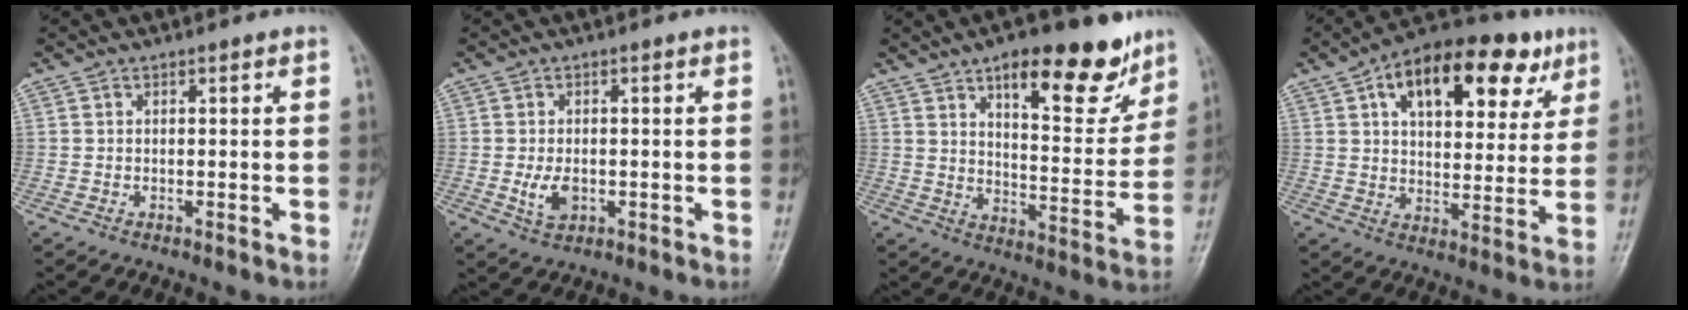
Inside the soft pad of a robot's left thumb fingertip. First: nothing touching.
{"total": 4.0, "force": [-0.6, 2.5, 3.1], "torque": [-0.056, -0.006, -0.006]}
{"total": 17.4, "force": [11.0, 6.5, 11.9], "torque": [-0.120, -0.061, 0.165]}
{"total": 21.7, "force": [9.9, 11.2, 15.7], "torque": [-0.195, 0.003, 0.148]}